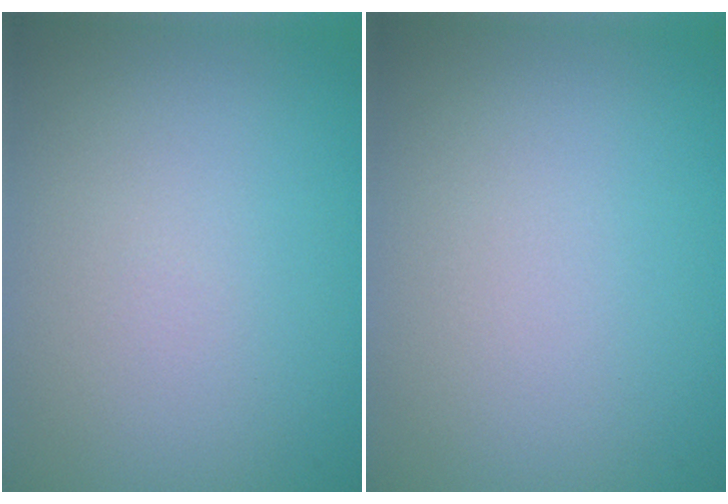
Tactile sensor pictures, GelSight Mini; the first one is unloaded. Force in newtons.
{"total": 0.0}